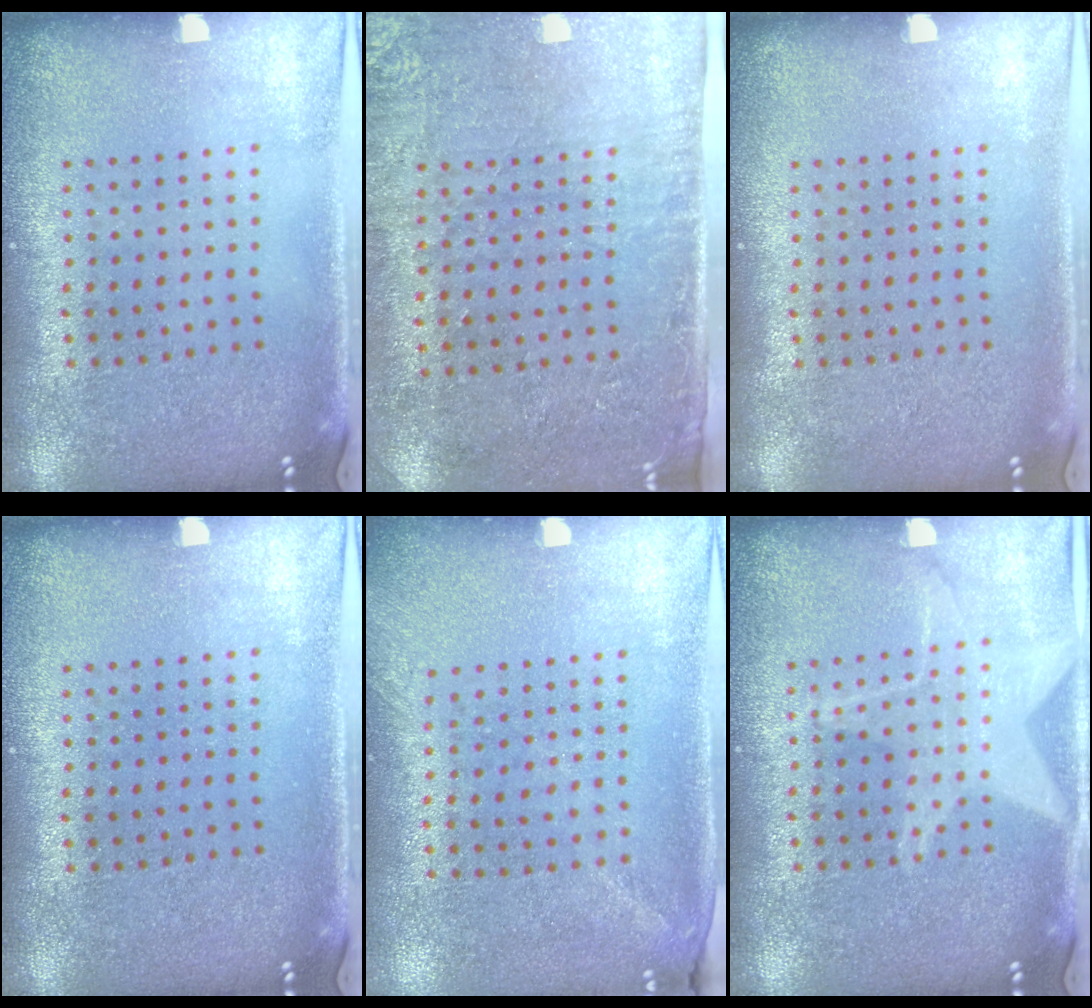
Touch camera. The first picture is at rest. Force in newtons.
{"total": 2.9, "press": 2.5, "slide": 1.5}
{"total": 0.0}
{"total": 0.0}
{"total": 1.3, "press": 1.0, "slide": 0.8}
{"total": 2.5, "press": 2.5, "slide": 0.3}